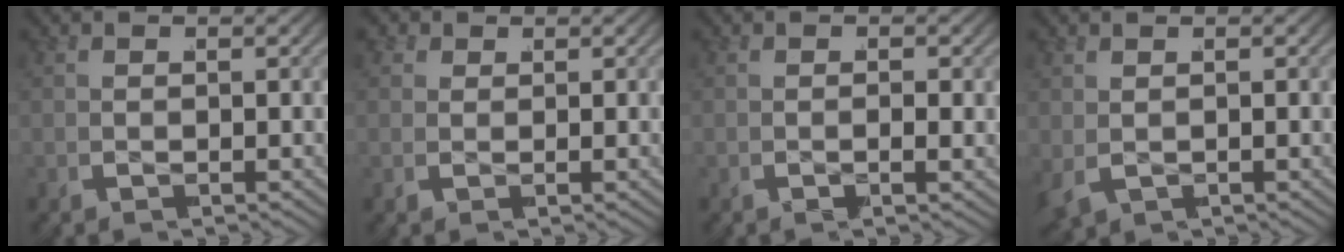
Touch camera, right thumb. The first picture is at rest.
{"total": 1.6, "force": [1.0, 1.1, 0.4], "torque": [-0.008, -0.005, 0.017]}
{"total": 0.7, "force": [-0.3, 0.1, 0.6], "torque": [-0.011, -0.003, -0.006]}
{"total": 0.8, "force": [0.2, 0.7, -0.1], "torque": [-0.005, -0.001, 0.011]}